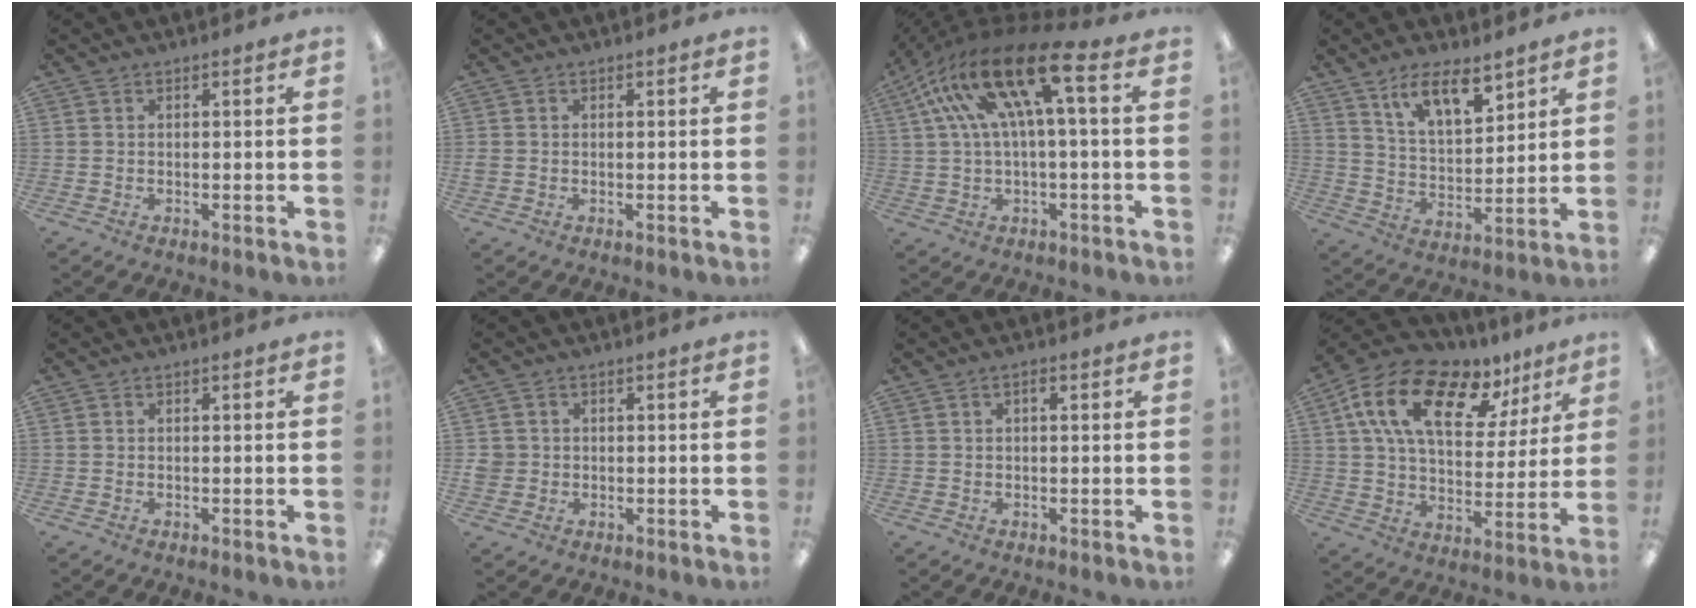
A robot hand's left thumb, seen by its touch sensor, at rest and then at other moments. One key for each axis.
{"total": 0.9, "fx": -0.3, "fy": 0.8, "fz": -0.1, "tx": 0.002, "ty": 0.003, "tz": -0.006}
{"total": 21.0, "fx": 7.2, "fy": 7.7, "fz": 18.1, "tx": -0.350, "ty": -0.023, "tz": 0.116}
{"total": 10.9, "fx": 8.1, "fy": 4.1, "fz": 6.1, "tx": -0.100, "ty": -0.044, "tz": 0.144}
{"total": 0.0}
{"total": 2.7, "fx": -0.1, "fy": 2.7, "fz": 0.1, "tx": -0.004, "ty": 0.004, "tz": -0.002}
{"total": 1.5, "fx": 0.4, "fy": 0.7, "fz": 1.2, "tx": -0.017, "ty": 0.002, "tz": 0.004}
{"total": 19.3, "fx": 10.1, "fy": 10.2, "fz": 12.9, "tx": -0.226, "ty": -0.034, "tz": 0.176}